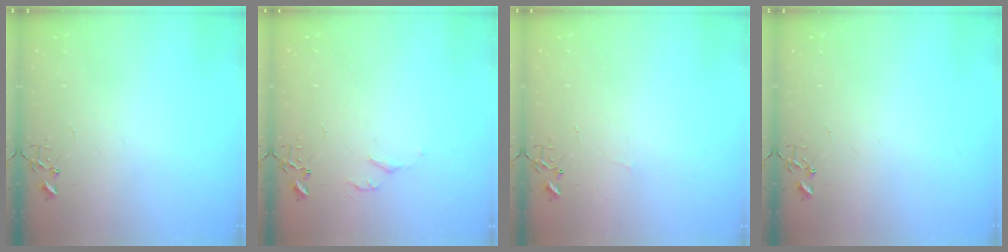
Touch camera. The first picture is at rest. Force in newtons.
{"total": 4.5, "press": 4.5, "slide": 0.7}
{"total": 2.3, "press": 2.3, "slide": 0.4}
{"total": 0.0}